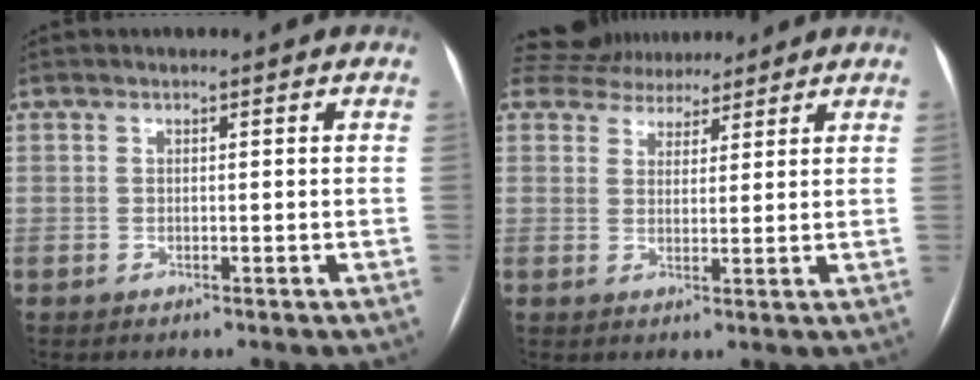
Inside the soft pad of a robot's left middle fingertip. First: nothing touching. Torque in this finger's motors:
{"motor_torque": [-0.08, -0.50, -0.04, 0.00]}